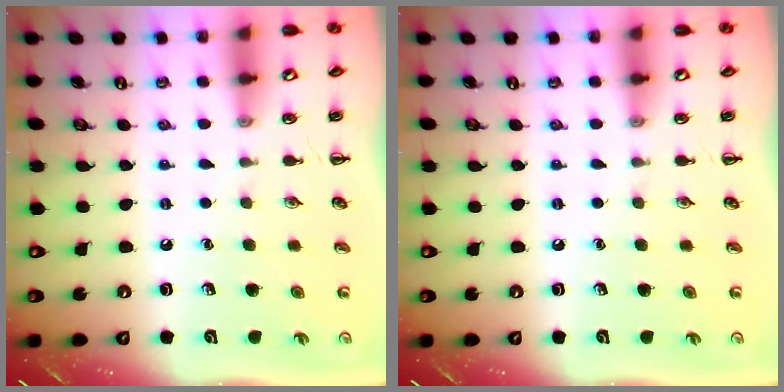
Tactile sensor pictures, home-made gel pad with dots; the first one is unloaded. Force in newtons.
{"total": 0.0}